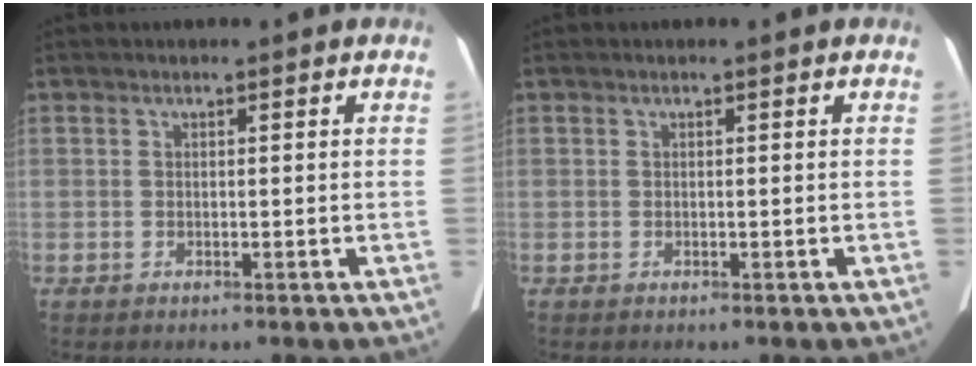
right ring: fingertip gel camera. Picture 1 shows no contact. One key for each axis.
{"total": 0.0}